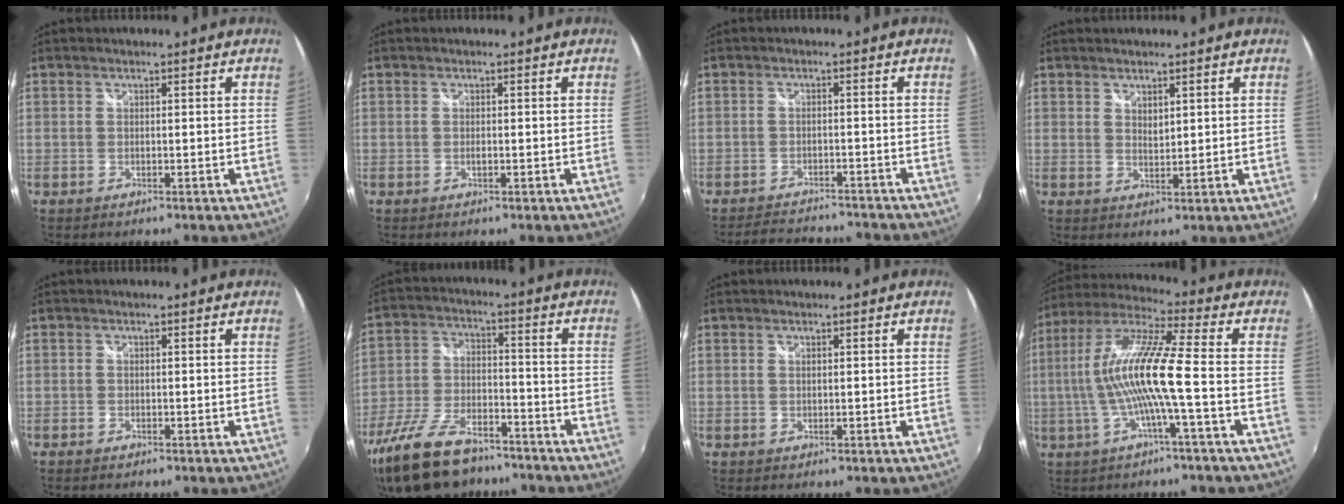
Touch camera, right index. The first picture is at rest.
{"total": 0.6, "force": [-0.1, 0.3, 0.5], "torque": [-0.010, -0.001, -0.003]}
{"total": 8.0, "force": [-7.6, 1.6, 2.1], "torque": [-0.057, 0.002, -0.109]}
{"total": 2.0, "force": [1.4, 0.9, 1.1], "torque": [-0.016, -0.004, 0.025]}
{"total": 0.9, "force": [-0.8, 0.4, 0.3], "torque": [-0.008, -0.004, -0.017]}
{"total": 19.7, "force": [-14.9, 8.2, 10.0], "torque": [-0.220, -0.029, -0.255]}
{"total": 0.0}
{"total": 13.4, "force": [-2.4, -0.4, 13.2], "torque": [-0.245, 0.003, -0.044]}